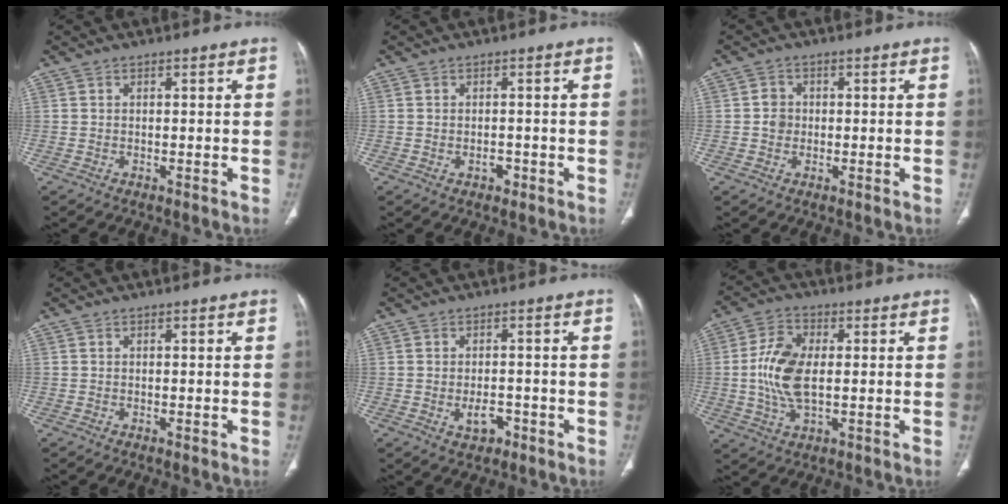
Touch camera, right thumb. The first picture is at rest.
{"total": 1.5, "force": [-0.5, 1.1, 0.9], "torque": [-0.009, 0.006, -0.004]}
{"total": 3.1, "force": [-0.2, 2.8, 1.3], "torque": [-0.008, 0.006, -0.008]}
{"total": 0.0}
{"total": 3.4, "force": [-1.2, 2.1, 2.3], "torque": [-0.027, 0.008, -0.015]}
{"total": 10.4, "force": [0.2, 5.6, 8.8], "torque": [-0.184, 0.003, 0.004]}